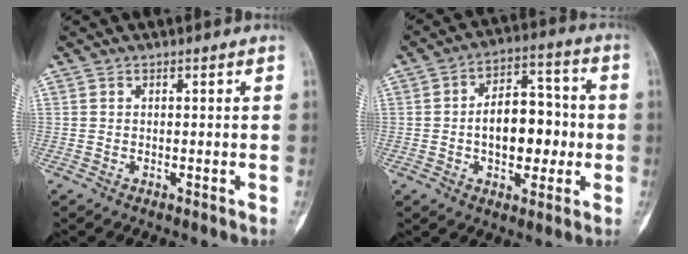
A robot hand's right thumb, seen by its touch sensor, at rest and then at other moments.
{"total": 13.2, "force": [-1.2, 8.1, 10.4], "torque": [-0.123, 0.031, -0.020]}